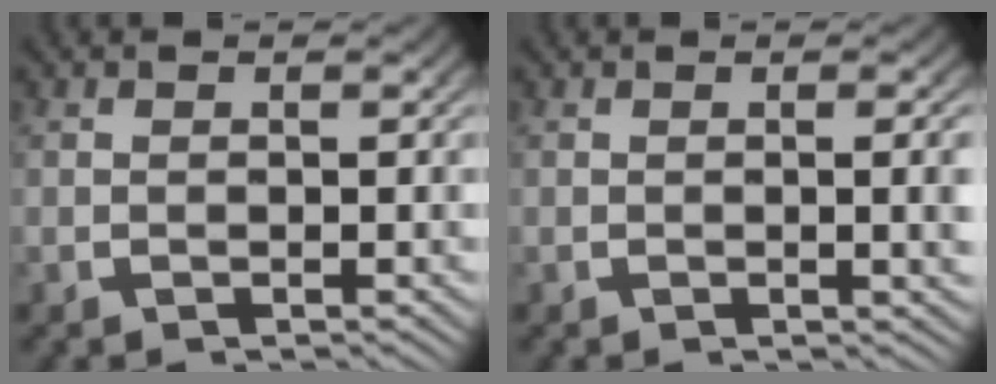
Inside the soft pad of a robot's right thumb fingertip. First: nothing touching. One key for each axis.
{"total": 1.7, "fx": 0.1, "fy": 0.2, "fz": 1.6, "tx": -0.017, "ty": 0.001, "tz": 0.001}